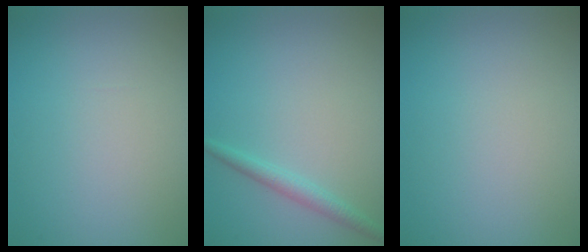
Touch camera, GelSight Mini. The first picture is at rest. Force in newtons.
{"total": 1.6, "press": 1.6, "slide": 0.1}
{"total": 0.0}